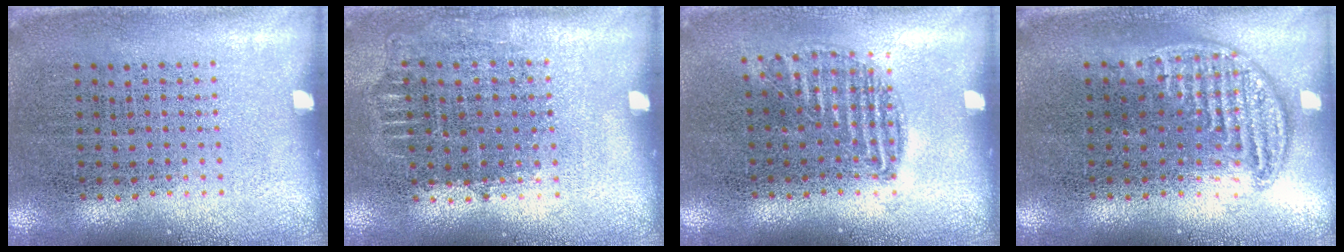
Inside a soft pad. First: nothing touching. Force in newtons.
{"total": 0.7, "press": 0.7, "slide": 0.2}
{"total": 0.9, "press": 0.8, "slide": 0.5}
{"total": 0.8, "press": 0.8, "slide": 0.1}